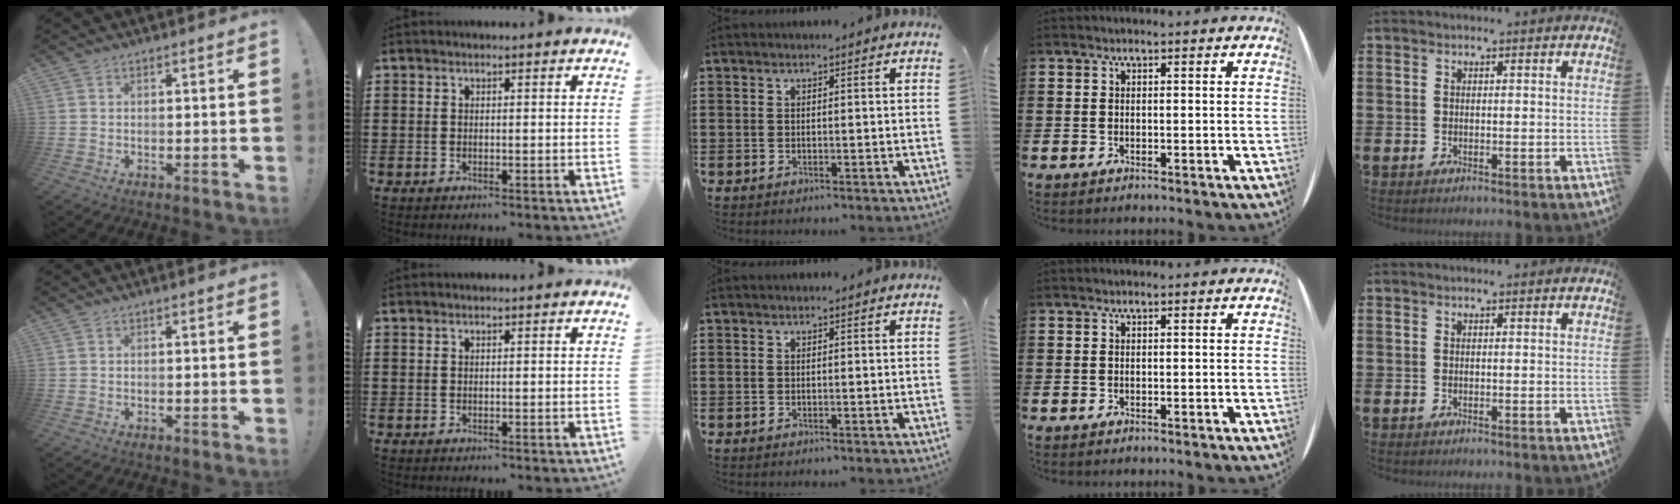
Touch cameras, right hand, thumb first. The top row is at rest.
{}